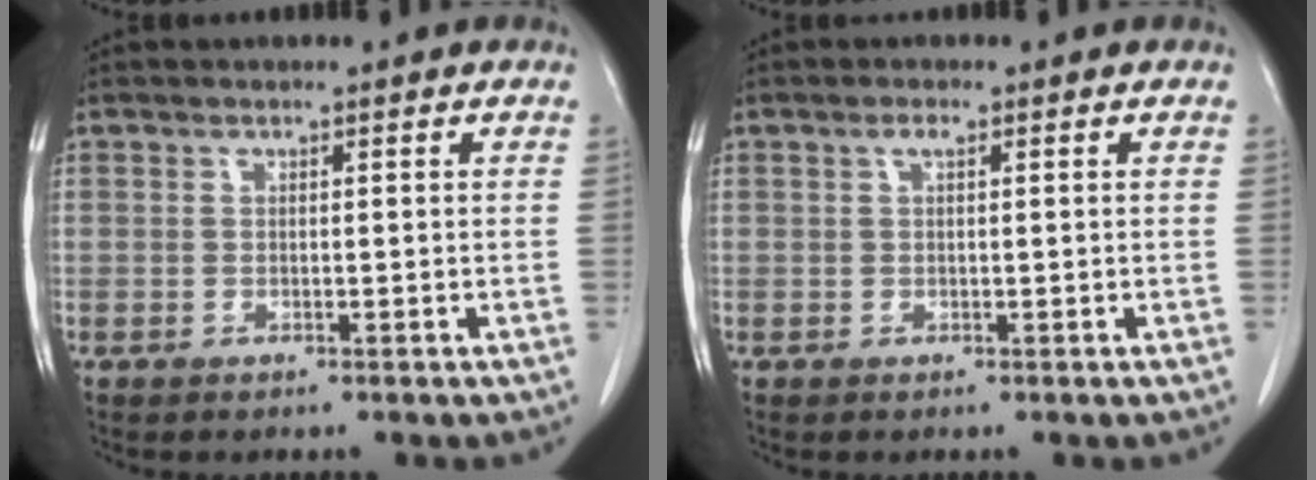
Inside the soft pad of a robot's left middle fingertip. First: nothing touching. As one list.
[{"total": 1.0, "force": [0.5, 0.2, 0.9], "torque": [-0.019, 0.001, 0.008]}]